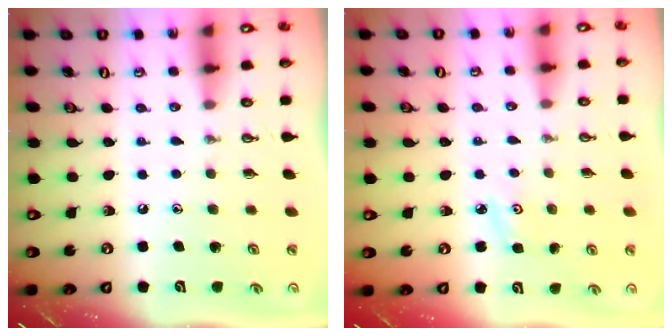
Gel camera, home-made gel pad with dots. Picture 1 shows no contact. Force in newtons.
{"total": 3.0, "press": 2.9, "slide": 0.4}